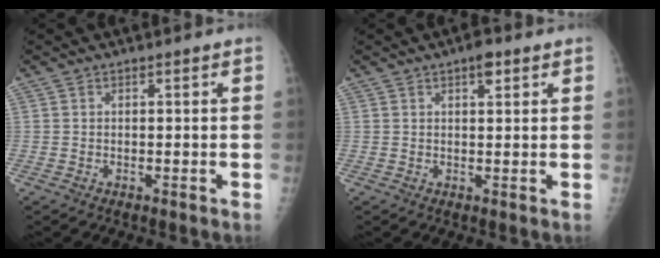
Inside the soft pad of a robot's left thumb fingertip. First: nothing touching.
{"total": 2.8, "force": [1.6, 1.1, 2.0], "torque": [-0.022, -0.005, 0.020]}